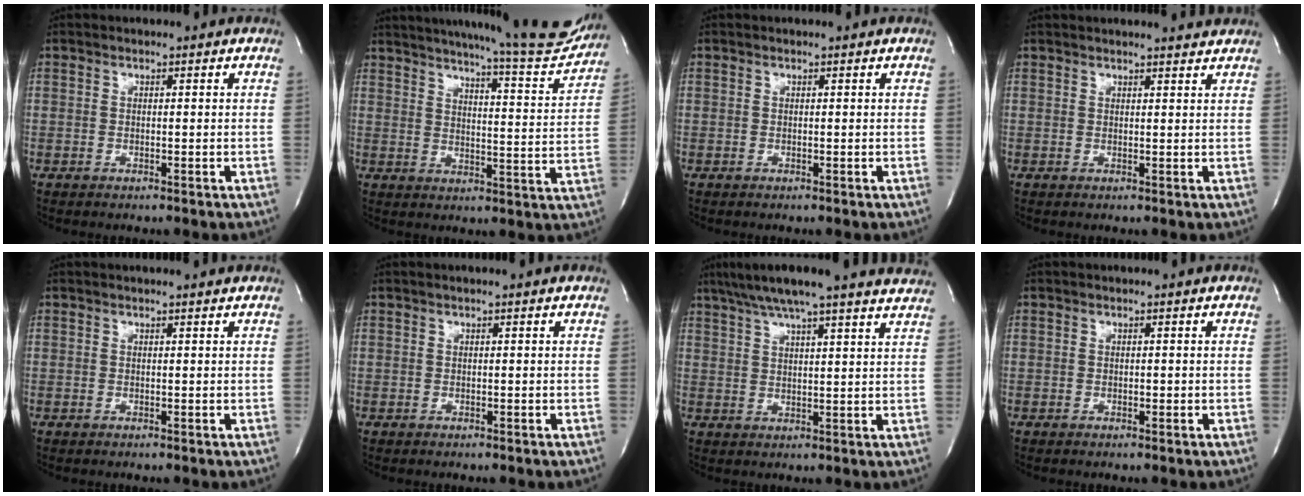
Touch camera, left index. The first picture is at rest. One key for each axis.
{"total": 20.8, "fx": 19.1, "fy": 1.1, "fz": 8.2, "tx": -0.123, "ty": -0.056, "tz": 0.237}
{"total": 0.0}
{"total": 4.7, "fx": 4.6, "fy": 0.1, "fz": 0.9, "tx": -0.018, "ty": 0.007, "tz": 0.046}
{"total": 1.5, "fx": 1.5, "fy": -0.1, "fz": 0.3, "tx": -0.010, "ty": 0.002, "tz": 0.017}
{"total": 0.8, "fx": 0.6, "fy": -0.2, "fz": 0.4, "tx": -0.011, "ty": 0.006, "tz": 0.015}
{"total": 20.1, "fx": 17.8, "fy": 0.7, "fz": 9.3, "tx": -0.156, "ty": 0.013, "tz": 0.227}
{"total": 0.0}